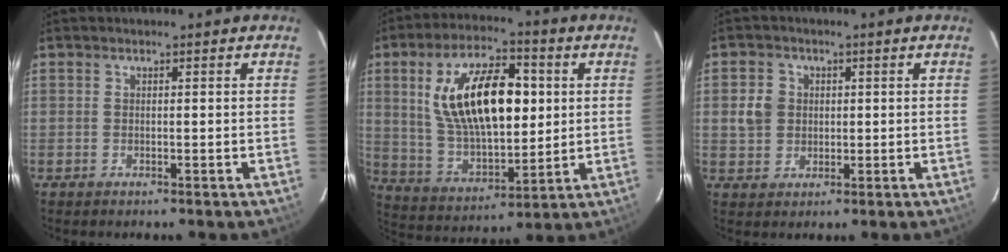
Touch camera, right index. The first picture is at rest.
{"total": 19.9, "force": [4.4, 9.4, 16.9], "torque": [-0.311, 0.017, 0.091]}
{"total": 4.7, "force": [0.5, 4.3, 1.7], "torque": [-0.030, 0.016, 0.010]}